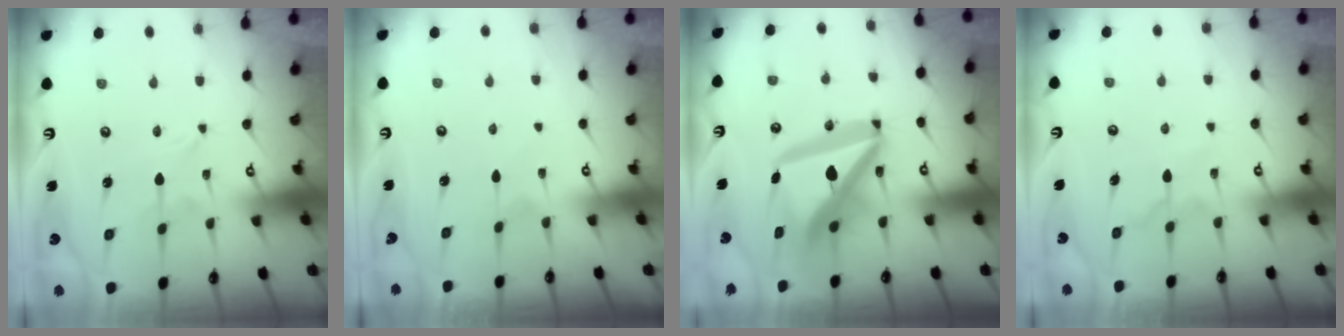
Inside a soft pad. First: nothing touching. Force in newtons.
{"total": 3.5, "press": 3.5, "slide": 0.4}
{"total": 17.9, "press": 17.8, "slide": 2.0}
{"total": 7.4, "press": 7.3, "slide": 0.9}